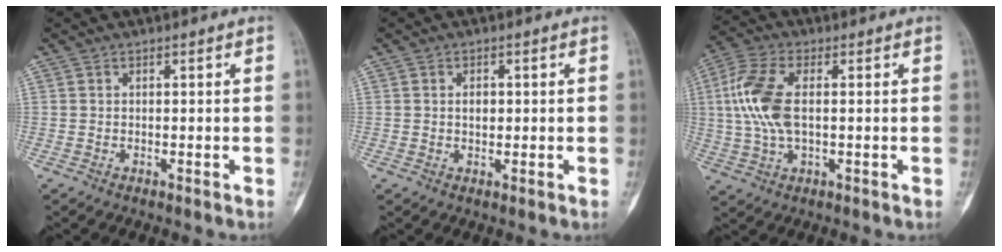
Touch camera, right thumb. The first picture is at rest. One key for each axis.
{"total": 1.9, "fx": 0.2, "fy": 1.3, "fz": 1.4, "tx": -0.015, "ty": -0.001, "tz": 0.003}
{"total": 11.3, "fx": 1.1, "fy": 5.8, "fz": 9.6, "tx": -0.221, "ty": 0.010, "tz": 0.021}